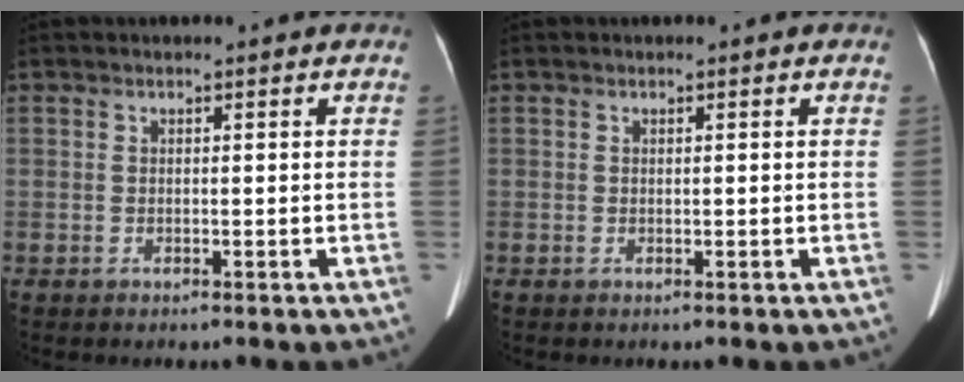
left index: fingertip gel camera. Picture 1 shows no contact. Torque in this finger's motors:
{"motor_torque": [-0.05, -0.05, 0.00, -0.03]}